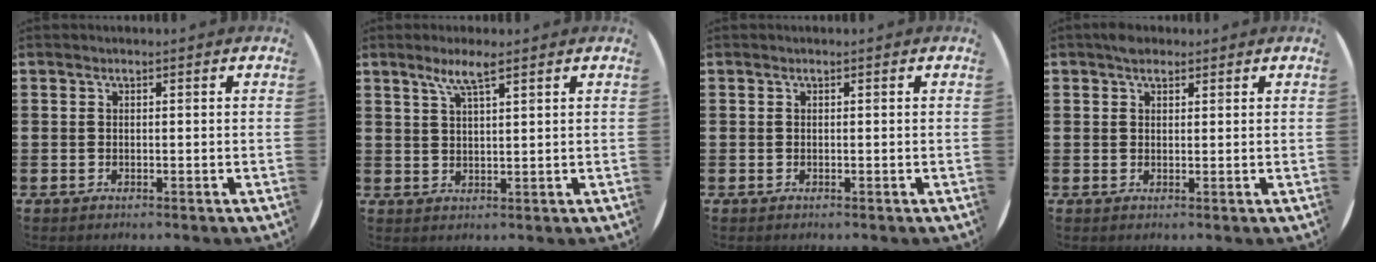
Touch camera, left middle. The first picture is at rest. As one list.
[{"total": 3.9, "force": [2.7, 0.5, 2.8], "torque": [-0.059, 0.006, 0.046]}, {"total": 0.0}, {"total": 1.7, "force": [1.5, 0.8, 0.4], "torque": [-0.001, 0.002, 0.026]}]